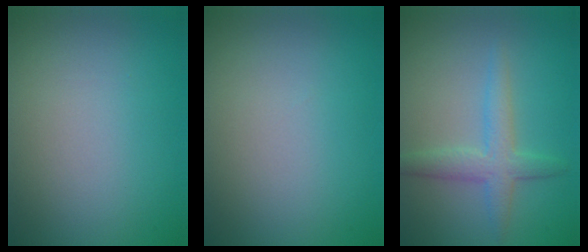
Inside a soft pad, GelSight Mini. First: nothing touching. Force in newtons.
{"total": 0.0}
{"total": 2.9, "press": 2.9, "slide": 0.1}